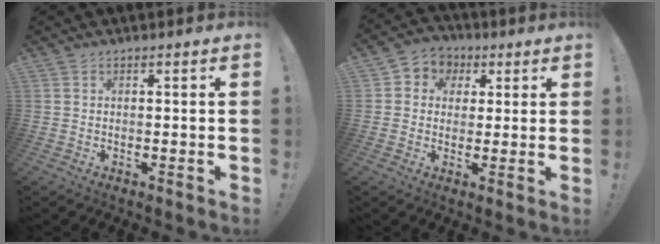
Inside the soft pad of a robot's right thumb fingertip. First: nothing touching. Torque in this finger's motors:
{"motor_torque": [0.52, 0.97, 0.00, -0.01, 0.00]}